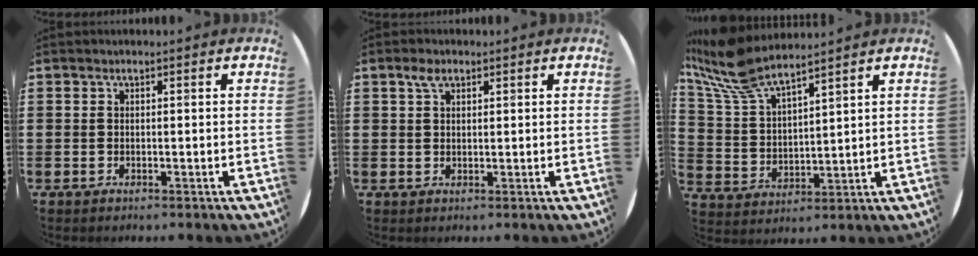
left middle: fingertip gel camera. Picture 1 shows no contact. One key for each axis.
{"total": 2.1, "fx": 1.5, "fy": 1.1, "fz": 1.1, "tx": -0.017, "ty": 0.001, "tz": 0.025}
{"total": 9.1, "fx": 7.9, "fy": 1.9, "fz": 4.1, "tx": -0.109, "ty": -0.023, "tz": 0.146}